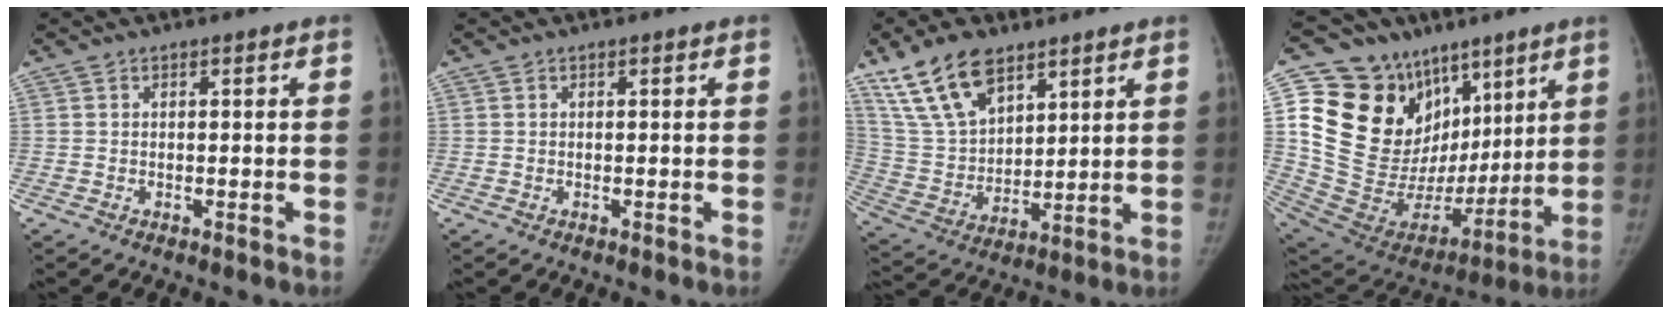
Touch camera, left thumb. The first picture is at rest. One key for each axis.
{"total": 0.0}
{"total": 15.1, "fx": 9.8, "fy": 7.8, "fz": 8.4, "tx": -0.135, "ty": -0.035, "tz": 0.203}
{"total": 28.2, "fx": 11.0, "fy": 19.6, "fz": 17.1, "tx": -0.254, "ty": -0.002, "tz": 0.211}